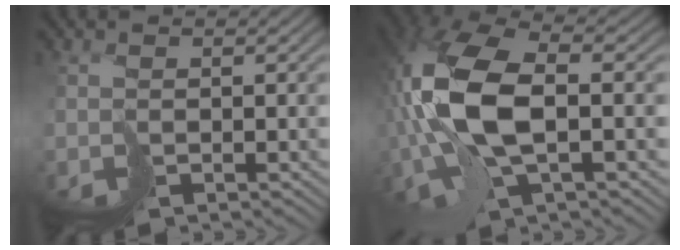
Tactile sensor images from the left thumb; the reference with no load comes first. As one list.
[{"total": 13.7, "force": [0.3, 6.3, 12.2], "torque": [-0.301, 0.003, 0.006]}]